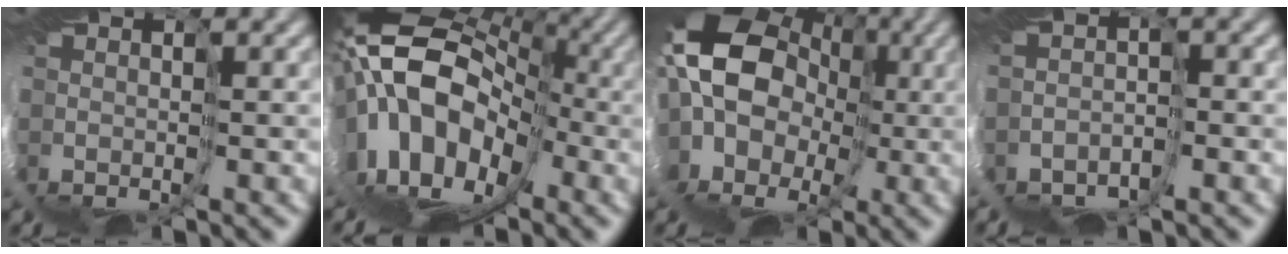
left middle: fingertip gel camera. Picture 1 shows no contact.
{"total": 10.5, "force": [-0.3, 7.2, 7.6], "torque": [-0.154, 0.012, -0.008]}
{"total": 10.2, "force": [1.7, 8.9, 4.6], "torque": [-0.132, 0.012, 0.002]}
{"total": 4.4, "force": [-3.4, -1.3, -2.5], "torque": [0.030, -0.006, -0.047]}